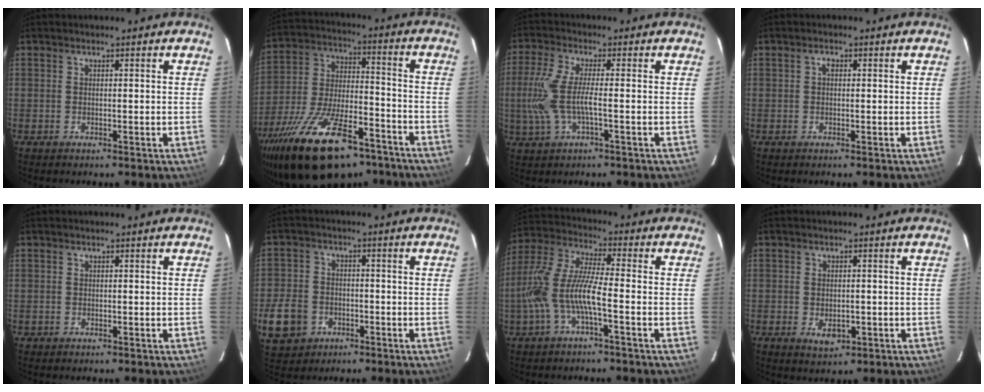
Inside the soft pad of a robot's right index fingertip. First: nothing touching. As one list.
[{"total": 25.8, "force": [-17.5, 10.4, 15.9], "torque": [-0.305, -0.028, -0.272]}, {"total": 8.6, "force": [-1.5, 1.8, 8.3], "torque": [-0.188, -0.004, -0.027]}, {"total": 1.1, "force": [0.2, 0.7, 0.8], "torque": [-0.014, 0.007, 0.001]}, {"total": 0.5, "force": [-0.1, 0.5, 0.0], "torque": [0.003, 0.002, -0.001]}, {"total": 9.8, "force": [-3.8, 8.1, 4.1], "torque": [-0.116, 0.015, -0.061]}, {"total": 11.2, "force": [-3.6, 1.9, 10.4], "torque": [-0.233, 0.004, -0.071]}, {"total": 3.6, "force": [-1.0, 2.3, 2.5], "torque": [-0.043, -0.006, -0.009]}]